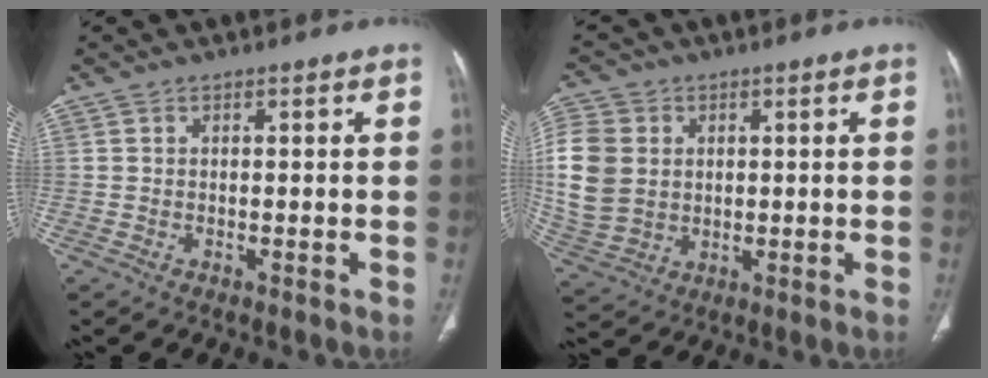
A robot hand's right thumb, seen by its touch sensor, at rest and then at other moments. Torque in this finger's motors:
{"motor_torque": [-0.49, 1.49, 1.16, 0.19, 0.17]}